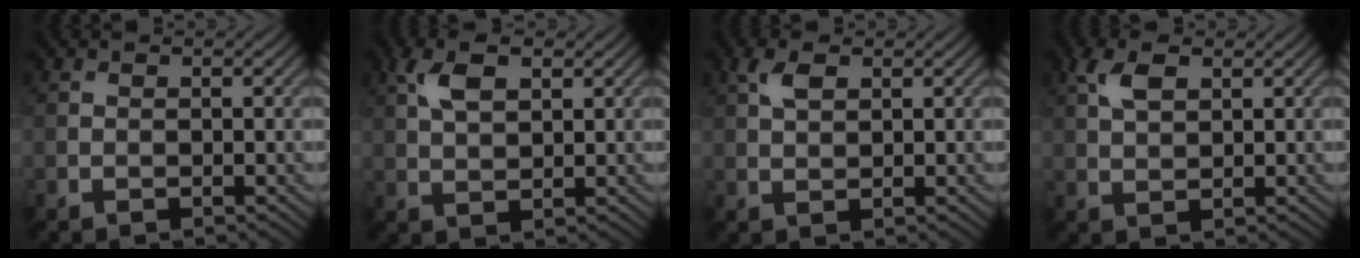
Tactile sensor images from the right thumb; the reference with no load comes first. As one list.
[{"total": 5.3, "force": [2.3, 2.5, 4.0], "torque": [-0.093, 0.007, 0.045]}, {"total": 2.9, "force": [1.4, 1.4, 2.1], "torque": [-0.052, 0.005, 0.029]}, {"total": 4.1, "force": [2.0, 2.0, 3.0], "torque": [-0.073, 0.008, 0.040]}]